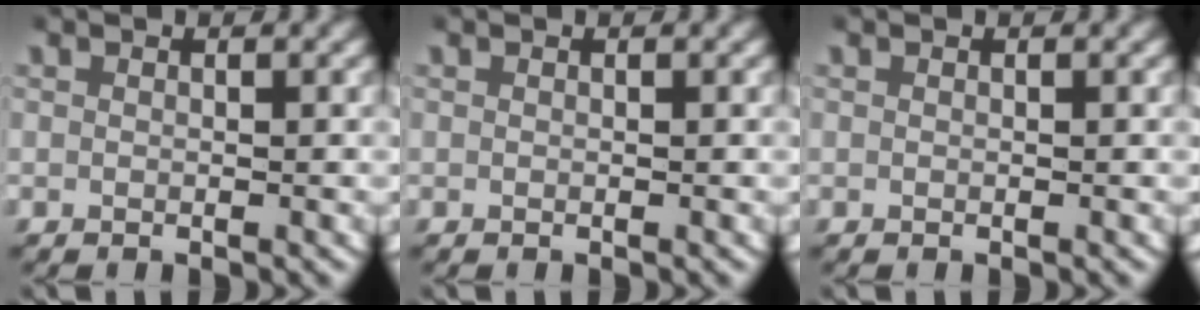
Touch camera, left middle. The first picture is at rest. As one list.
[{"total": 0.0}, {"total": 0.0}]